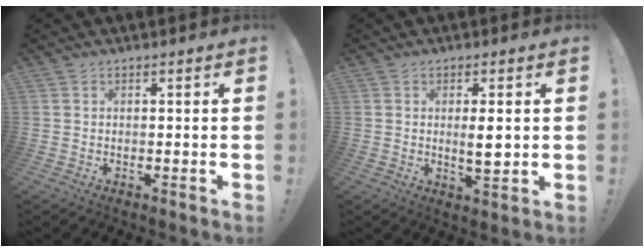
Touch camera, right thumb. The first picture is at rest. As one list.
[{"total": 5.0, "force": [0.6, 1.0, 4.8], "torque": [-0.064, -0.014, 0.006]}]